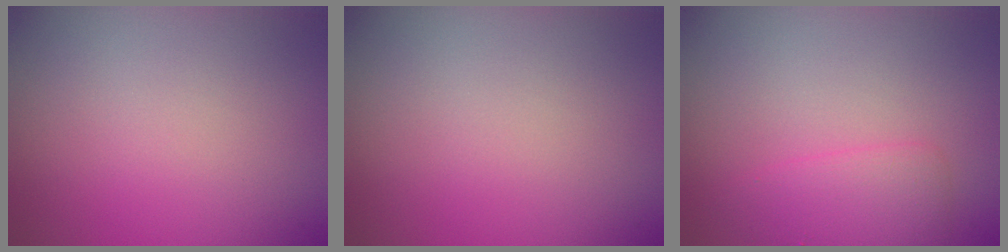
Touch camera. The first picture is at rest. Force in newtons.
{"total": 0.0}
{"total": 2.6, "press": 2.6, "slide": 0.1}